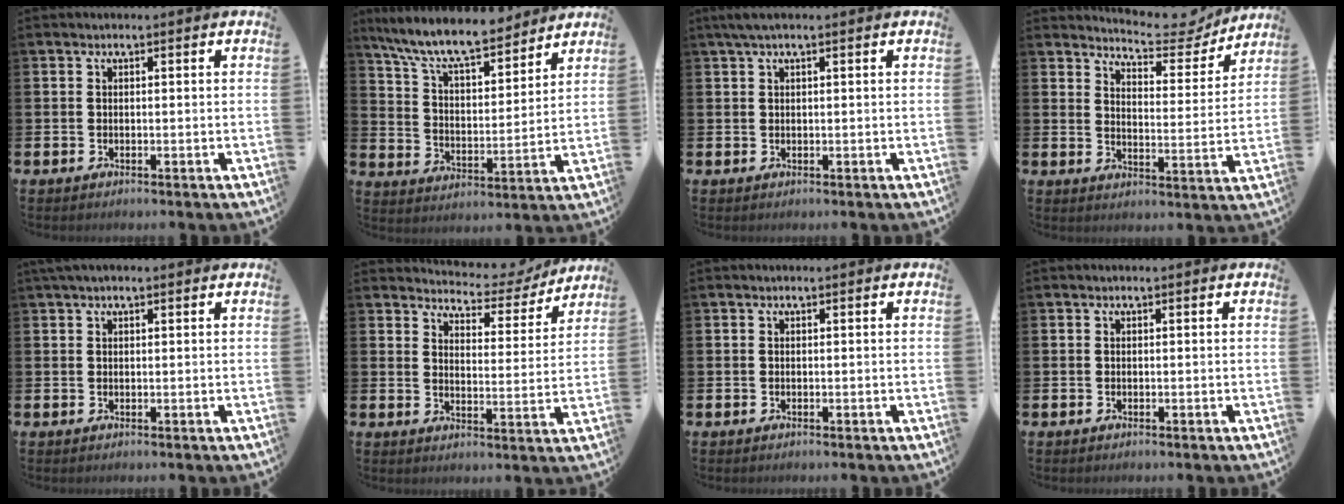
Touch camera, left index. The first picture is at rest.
{"total": 9.7, "force": [8.8, 2.0, 3.6], "torque": [-0.105, -0.054, 0.154]}
{"total": 1.7, "force": [1.0, 0.1, 1.4], "torque": [-0.033, 0.007, 0.018]}
{"total": 6.5, "force": [6.3, 1.1, 1.1], "torque": [-0.037, -0.045, 0.107]}
{"total": 1.3, "force": [1.0, 0.3, 0.8], "torque": [-0.016, 0.003, 0.017]}
{"total": 4.7, "force": [4.6, 1.1, 0.4], "torque": [-0.020, -0.041, 0.073]}
{"total": 0.0}
{"total": 0.0}